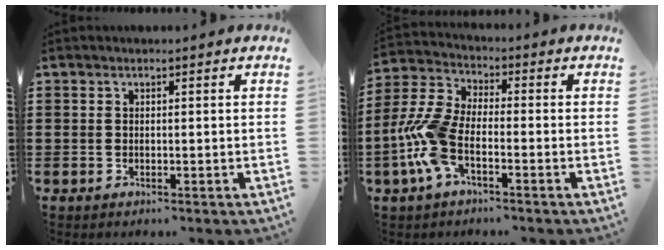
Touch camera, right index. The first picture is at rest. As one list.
[{"total": 8.4, "force": [-3.0, 3.5, 7.0], "torque": [-0.188, -0.012, -0.062]}]